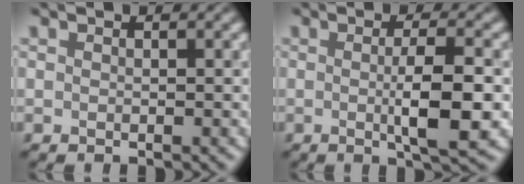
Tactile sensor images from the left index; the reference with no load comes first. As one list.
[{"total": 4.9, "force": [-0.4, 1.0, 4.8], "torque": [-0.075, -0.003, -0.006]}]